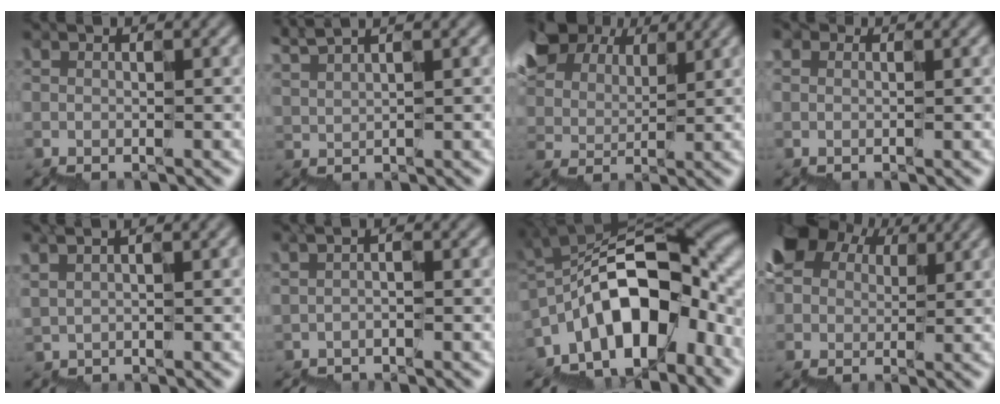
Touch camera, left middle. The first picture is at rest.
{"total": 3.8, "force": [3.2, 0.7, 1.9], "torque": [-0.035, 0.016, 0.061]}
{"total": 10.6, "force": [7.0, 6.7, 4.4], "torque": [-0.115, 0.046, 0.116]}
{"total": 0.7, "force": [0.4, 0.5, 0.1], "torque": [-0.003, 0.006, 0.004]}
{"total": 2.5, "force": [1.6, 0.8, 1.8], "torque": [-0.013, 0.016, 0.030]}
{"total": 1.0, "force": [-0.5, 0.2, 0.9], "torque": [-0.012, 0.001, -0.008]}
{"total": 12.4, "force": [-4.6, 6.5, 9.5], "torque": [-0.141, 0.039, -0.088]}
{"total": 7.7, "force": [2.5, 6.5, 3.4], "torque": [-0.063, 0.011, 0.043]}